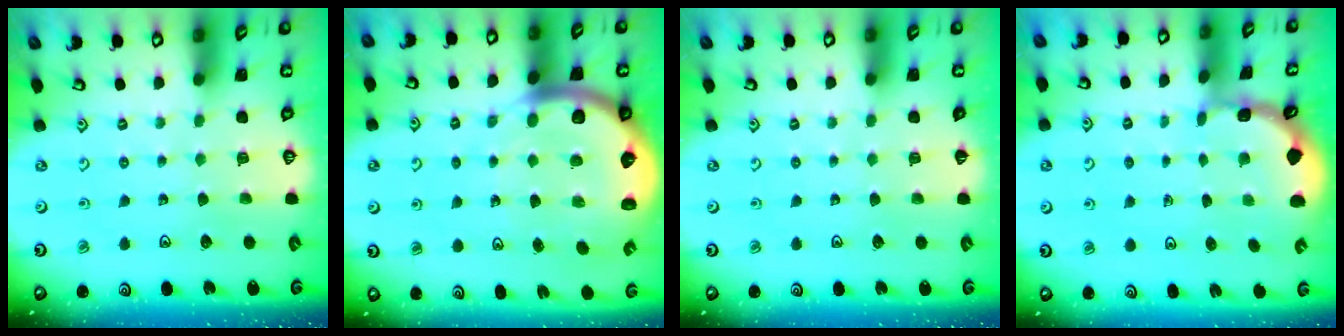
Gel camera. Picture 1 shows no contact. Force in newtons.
{"total": 11.1, "press": 10.9, "slide": 2.0}
{"total": 0.0}
{"total": 1.5, "press": 1.5, "slide": 0.2}